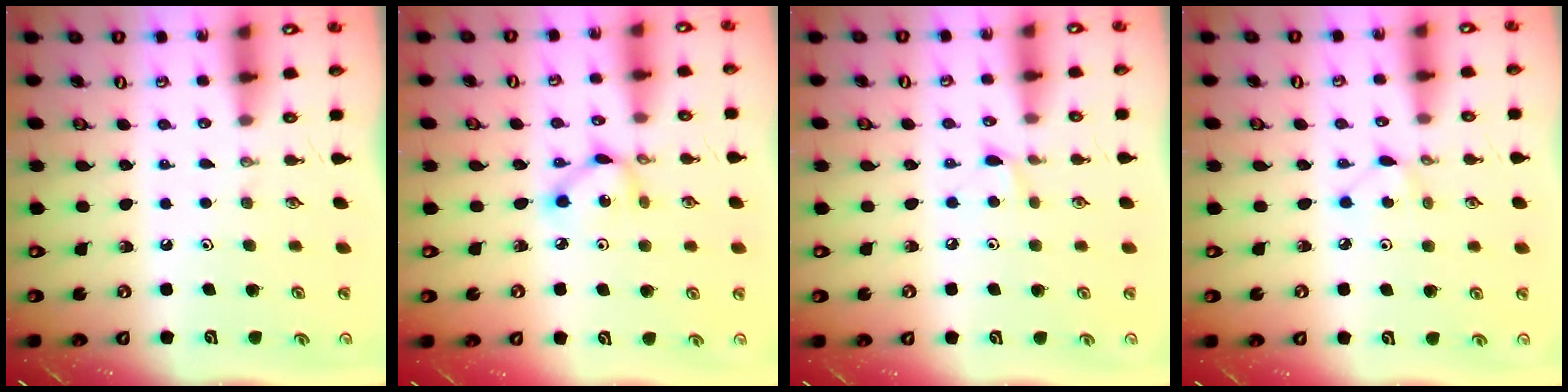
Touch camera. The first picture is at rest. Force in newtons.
{"total": 5.5, "press": 5.5, "slide": 0.3}
{"total": 4.3, "press": 4.3, "slide": 0.5}
{"total": 3.6, "press": 3.6, "slide": 0.5}